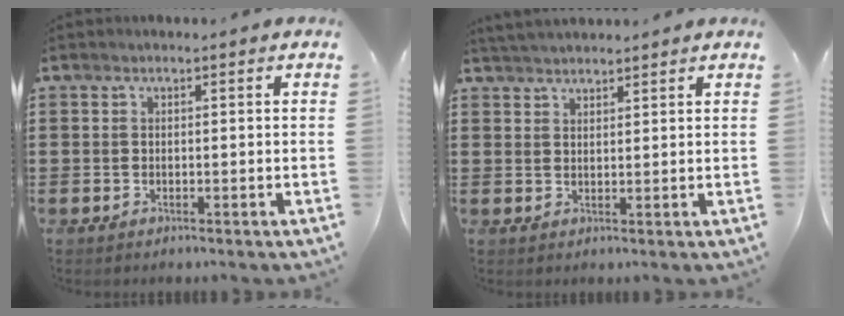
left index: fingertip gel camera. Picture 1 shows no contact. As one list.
[{"total": 2.4, "force": [2.4, 0.2, 0.3], "torque": [-0.011, 0.001, 0.047]}]